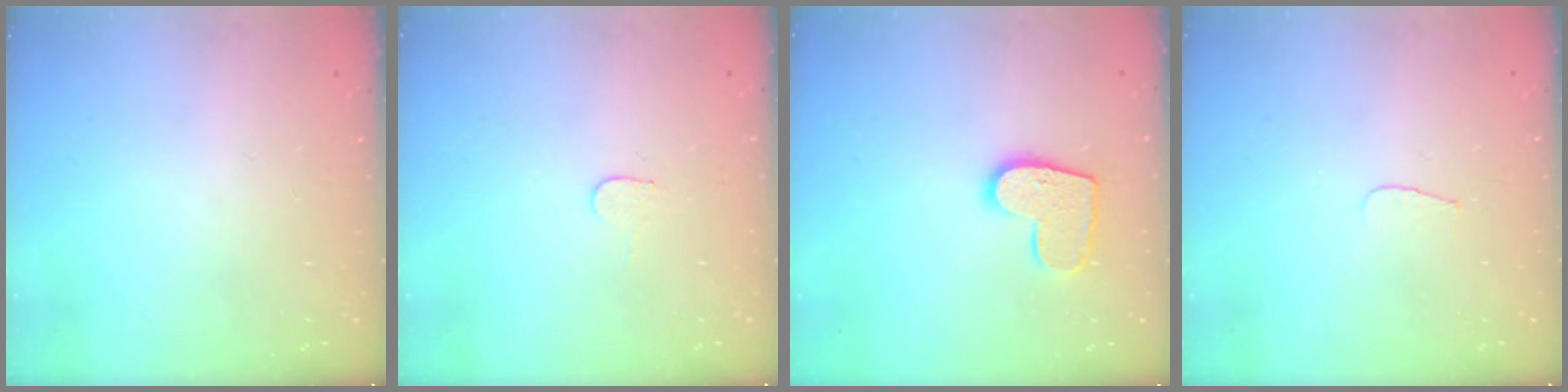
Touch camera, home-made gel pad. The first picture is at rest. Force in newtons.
{"total": 4.9, "press": 4.9, "slide": 0.3}
{"total": 11.6, "press": 11.5, "slide": 0.5}
{"total": 3.4, "press": 3.4, "slide": 0.3}